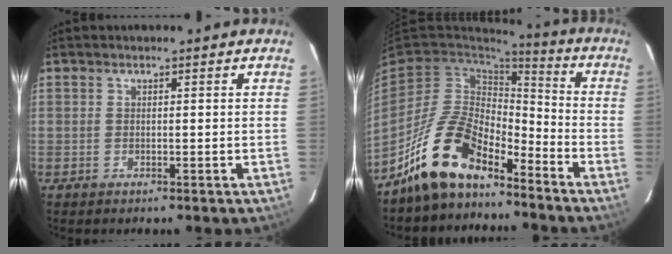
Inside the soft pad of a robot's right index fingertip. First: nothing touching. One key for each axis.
{"total": 14.4, "fx": -11.1, "fy": 5.8, "fz": 7.1, "tx": -0.150, "ty": 0.015, "tz": -0.207}